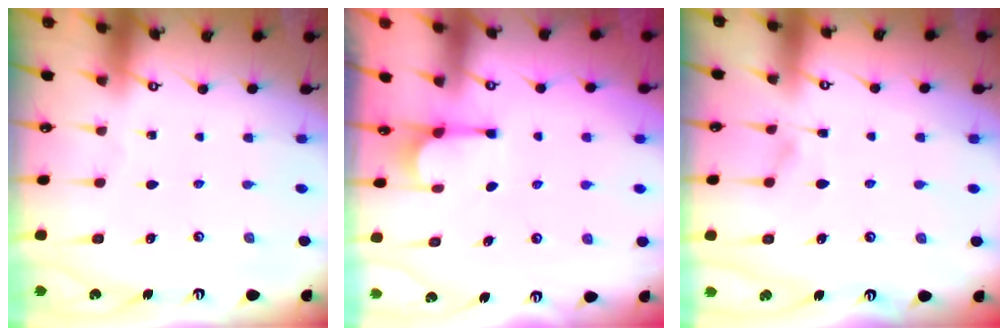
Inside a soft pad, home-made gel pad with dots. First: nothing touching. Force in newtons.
{"total": 3.9, "press": 3.8, "slide": 0.8}
{"total": 4.2, "press": 4.2, "slide": 0.5}